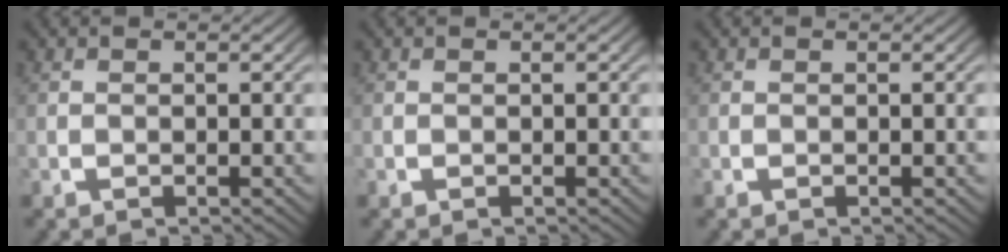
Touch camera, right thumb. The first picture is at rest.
{"total": 0.0}
{"total": 0.0}